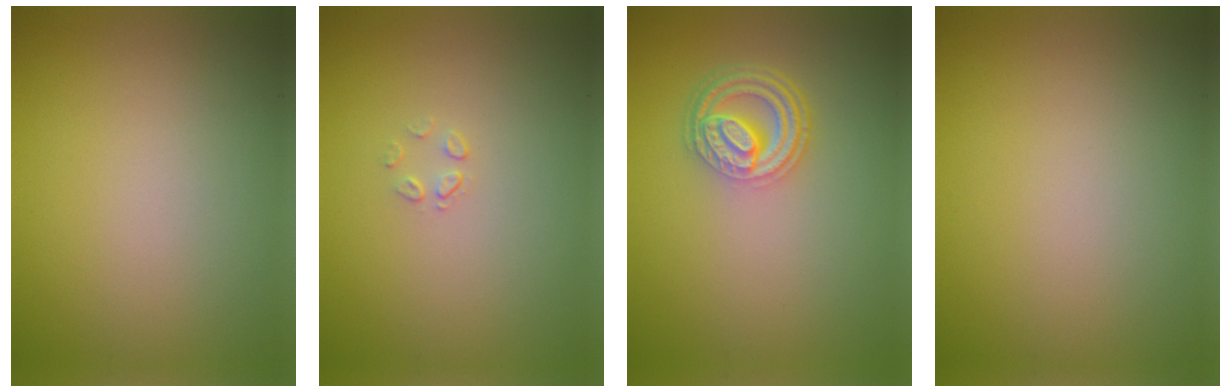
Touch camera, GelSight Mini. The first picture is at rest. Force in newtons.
{"total": 0.7, "press": 0.4, "slide": 0.6}
{"total": 4.7, "press": 3.5, "slide": 3.1}
{"total": 0.0}